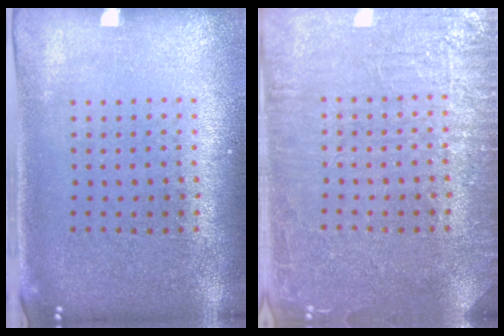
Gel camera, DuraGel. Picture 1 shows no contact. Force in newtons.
{"total": 5.3, "press": 5.2, "slide": 0.8}